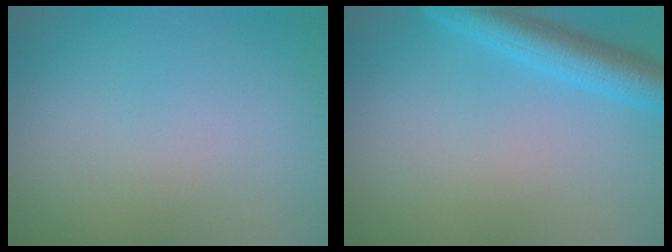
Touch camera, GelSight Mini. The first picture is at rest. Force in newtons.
{"total": 4.7, "press": 4.7, "slide": 0.3}